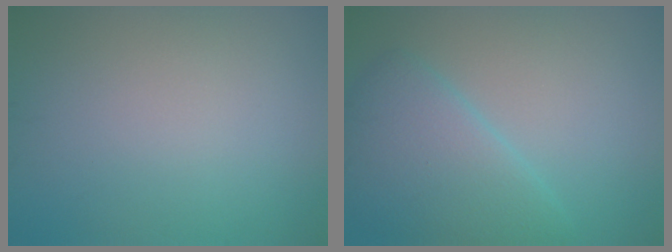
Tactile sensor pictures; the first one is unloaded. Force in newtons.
{"total": 5.1, "press": 5.1, "slide": 0.2}